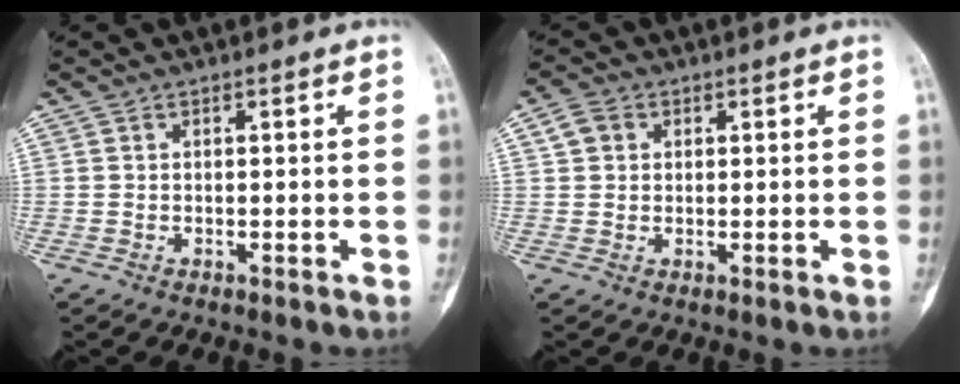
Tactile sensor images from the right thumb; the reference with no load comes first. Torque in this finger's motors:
{"motor_torque": [-0.60, 0.65, 0.16, -0.14, 0.06]}